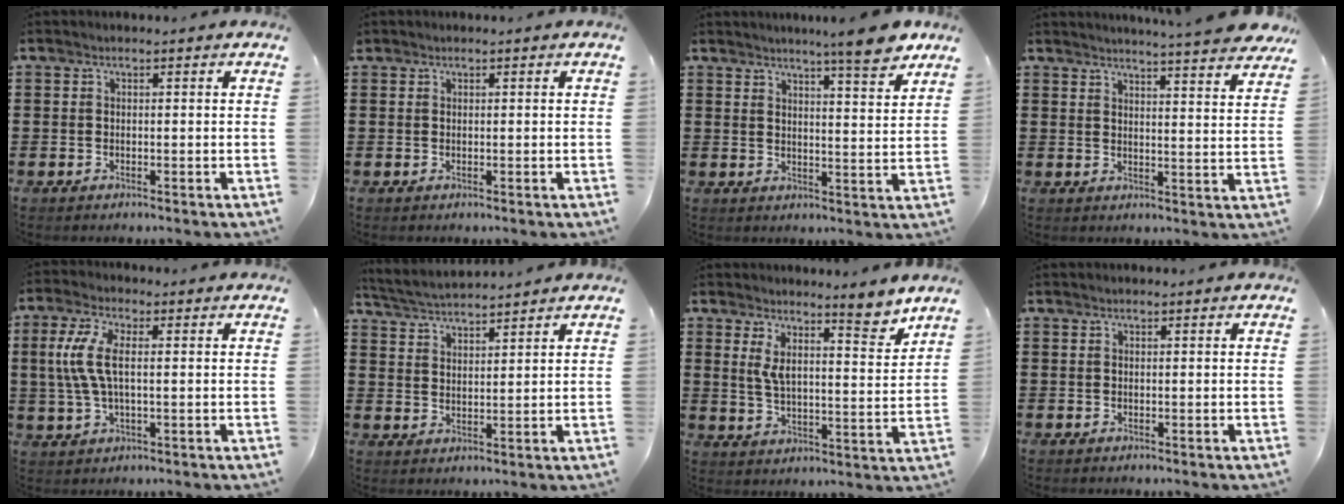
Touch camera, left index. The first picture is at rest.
{"total": 0.0}
{"total": 7.3, "force": [6.3, 0.0, 3.8], "torque": [-0.067, -0.028, 0.106]}
{"total": 4.5, "force": [4.3, -0.9, 1.1], "torque": [-0.031, -0.029, 0.072]}
{"total": 7.2, "force": [1.0, 2.8, 6.5], "torque": [-0.161, -0.005, 0.008]}
{"total": 3.4, "force": [3.3, -0.3, 0.5], "torque": [-0.023, -0.015, 0.057]}
{"total": 7.2, "force": [5.7, 0.9, 4.3], "torque": [-0.079, -0.040, 0.092]}
{"total": 0.0}